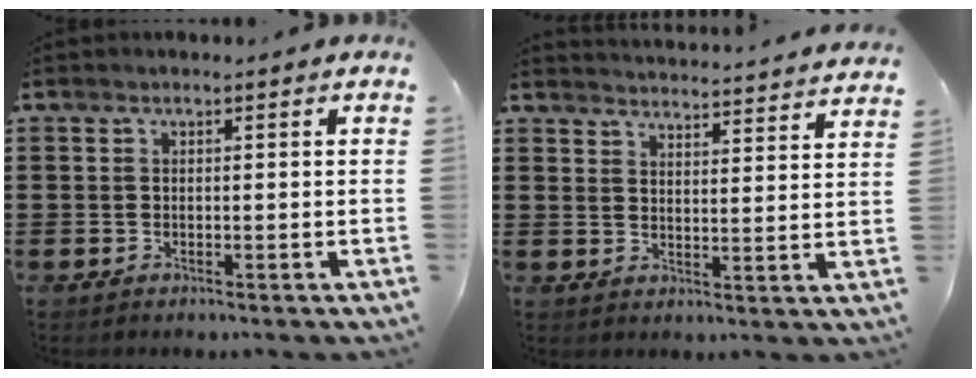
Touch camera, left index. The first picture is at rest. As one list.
[{"total": 2.8, "force": [2.7, -0.4, -0.3], "torque": [-0.004, -0.012, 0.052]}]